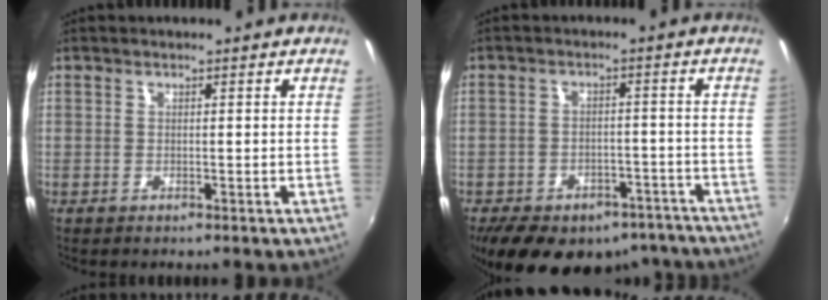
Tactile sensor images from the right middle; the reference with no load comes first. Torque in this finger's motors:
{"motor_torque": [1.07, -1.07, 0.28, 0.11]}